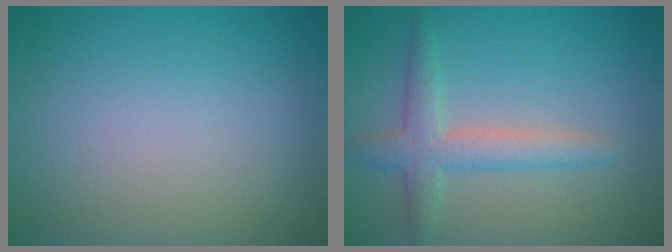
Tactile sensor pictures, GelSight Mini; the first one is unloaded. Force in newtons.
{"total": 3.4, "press": 3.4, "slide": 0.1}